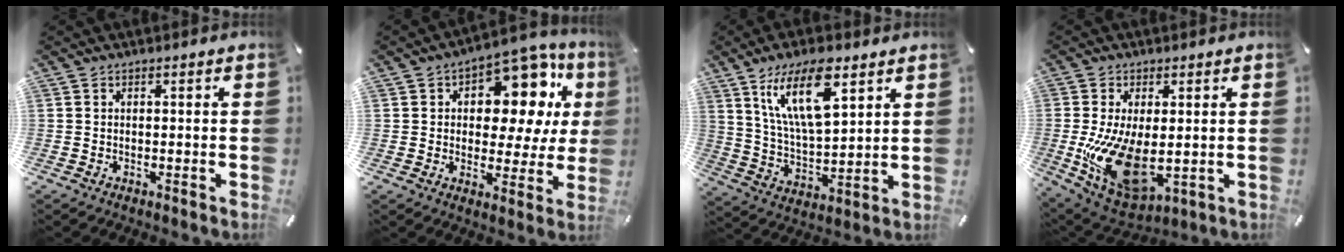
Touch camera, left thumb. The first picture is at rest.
{"total": 14.9, "force": [6.6, 9.0, 9.8], "torque": [-0.122, -0.054, 0.112]}
{"total": 16.3, "force": [9.2, 6.6, 11.8], "torque": [-0.257, -0.026, 0.152]}
{"total": 15.5, "force": [-1.1, 8.4, 13.1], "torque": [-0.260, -0.022, -0.008]}